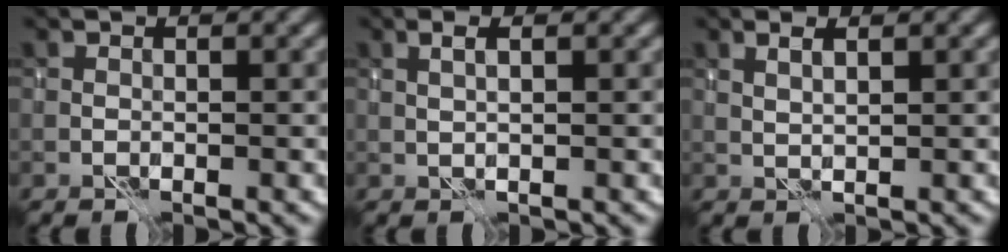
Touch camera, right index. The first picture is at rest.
{"total": 1.3, "force": [0.8, -0.1, 1.0], "torque": [-0.021, 0.003, 0.016]}
{"total": 1.4, "force": [1.1, -0.1, 0.9], "torque": [-0.025, 0.003, 0.022]}